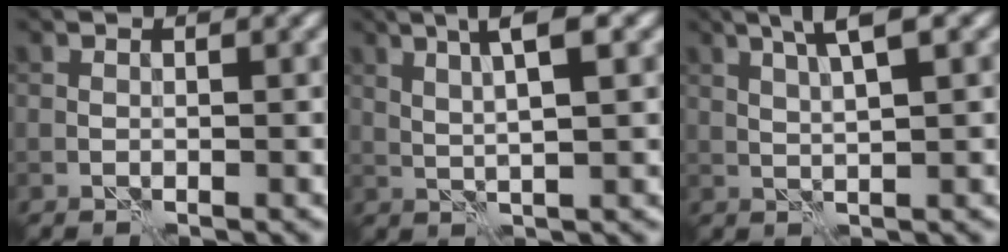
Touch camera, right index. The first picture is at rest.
{"total": 4.7, "force": [2.0, 0.7, 4.1], "torque": [-0.078, 0.006, 0.037]}
{"total": 4.0, "force": [2.1, 0.5, 3.4], "torque": [-0.068, 0.007, 0.040]}